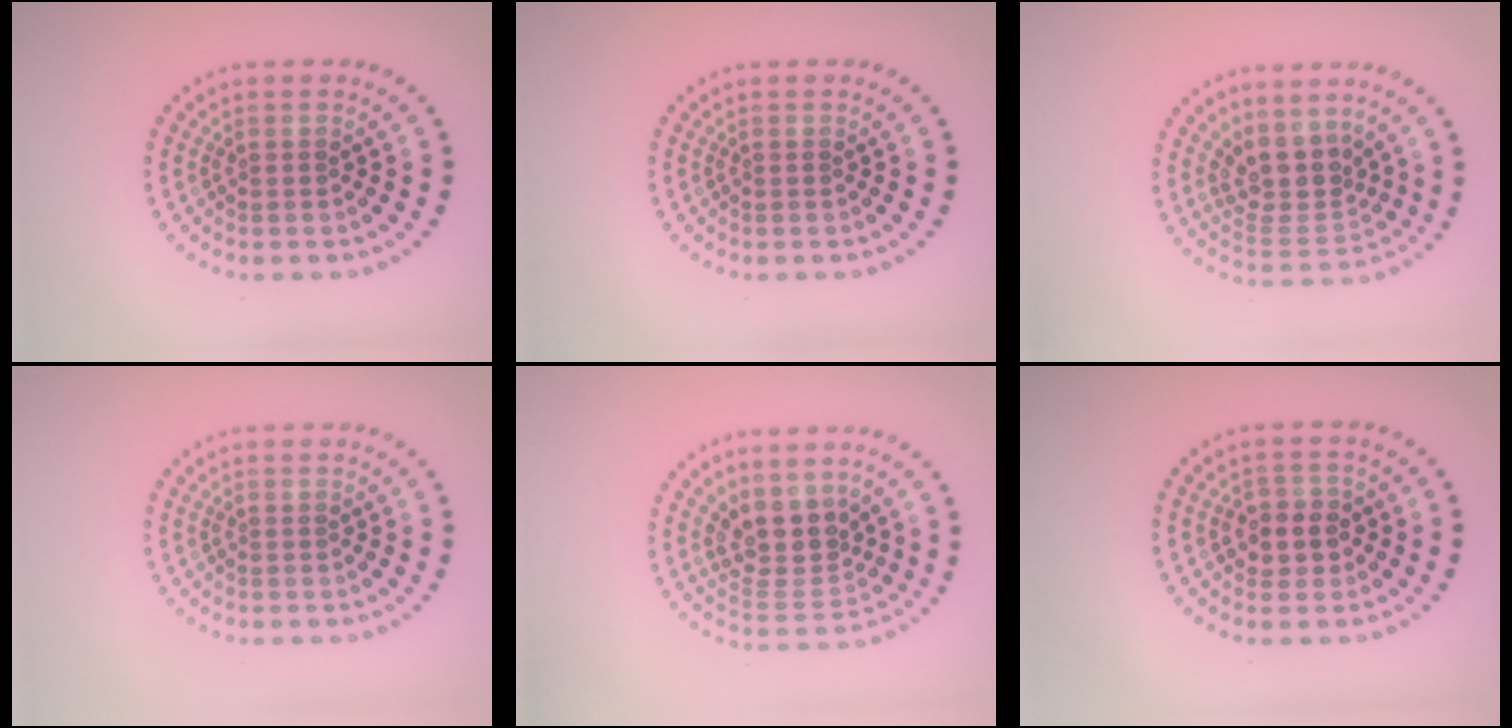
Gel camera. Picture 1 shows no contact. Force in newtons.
{"total": 0.0}
{"total": 3.9, "press": 3.0, "slide": 2.4}
{"total": 0.0}
{"total": 4.1, "press": 3.6, "slide": 2.0}
{"total": 2.6, "press": 2.6, "slide": 0.7}